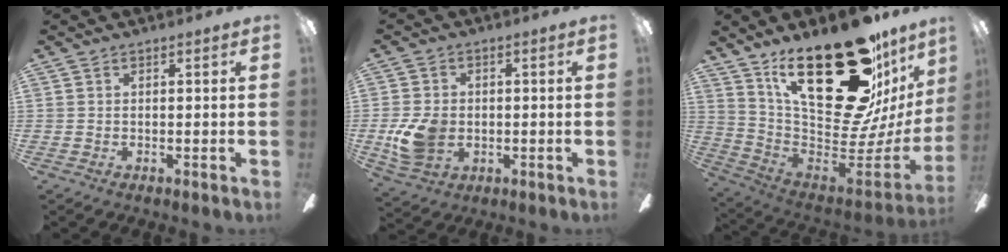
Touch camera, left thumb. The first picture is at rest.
{"total": 9.0, "force": [-1.4, 6.9, 5.5], "torque": [-0.119, 0.007, -0.027]}
{"total": 35.8, "force": [18.7, 15.3, 26.4], "torque": [-0.366, -0.141, 0.358]}